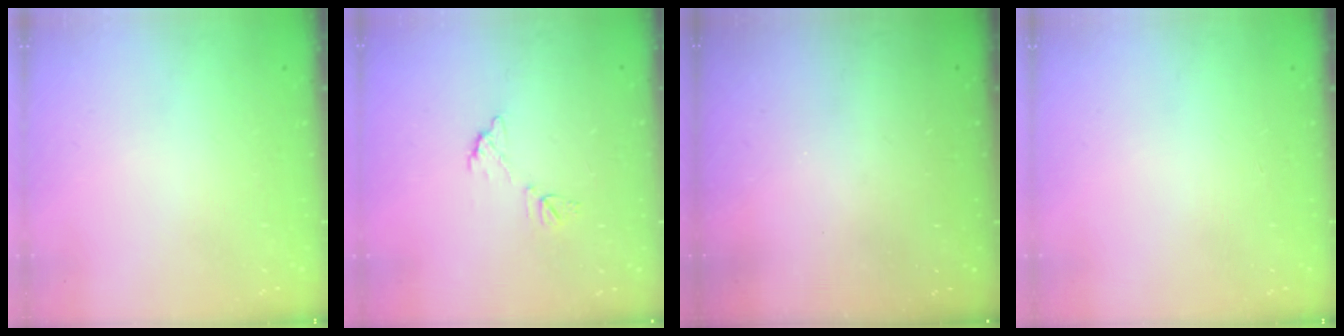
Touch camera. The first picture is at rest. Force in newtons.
{"total": 6.6, "press": 6.6, "slide": 0.3}
{"total": 3.2, "press": 3.2, "slide": 0.1}
{"total": 0.0}